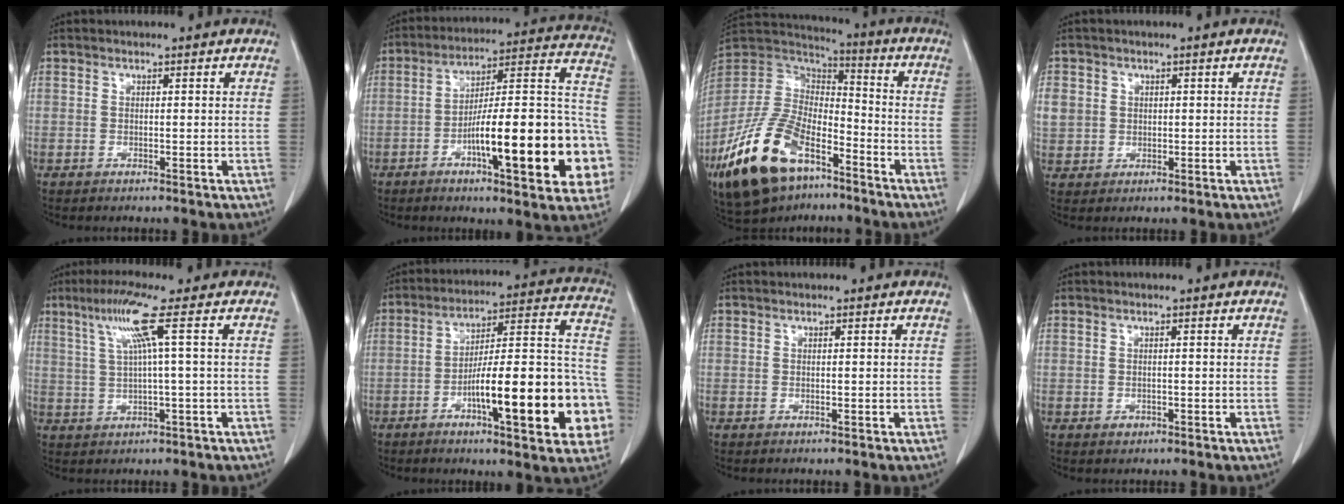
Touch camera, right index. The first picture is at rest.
{"total": 24.8, "force": [-7.6, 4.5, 23.2], "torque": [-0.256, 0.023, -0.104]}
{"total": 21.3, "force": [-12.2, 10.1, 14.2], "torque": [-0.323, -0.012, -0.227]}
{"total": 8.7, "force": [1.0, 8.0, 3.2], "torque": [-0.119, 0.026, 0.037]}
{"total": 7.0, "force": [2.4, -1.3, 6.5], "torque": [-0.130, 0.017, 0.054]}
{"total": 22.8, "force": [-7.5, 4.3, 21.1], "torque": [-0.235, 0.028, -0.100]}
{"total": 0.0}
{"total": 1.8, "force": [-0.6, 1.5, 0.7], "torque": [-0.010, 0.003, -0.002]}